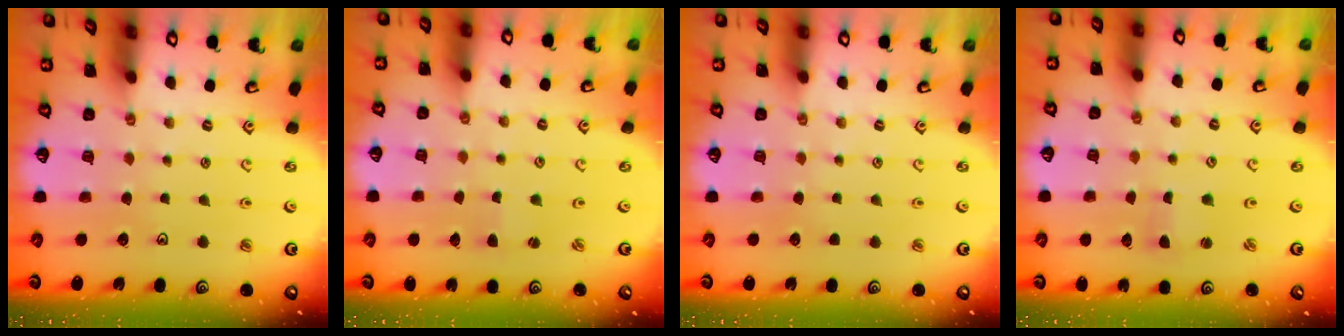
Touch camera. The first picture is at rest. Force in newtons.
{"total": 1.4, "press": 1.4, "slide": 0.3}
{"total": 0.0}
{"total": 1.1, "press": 1.1, "slide": 0.1}